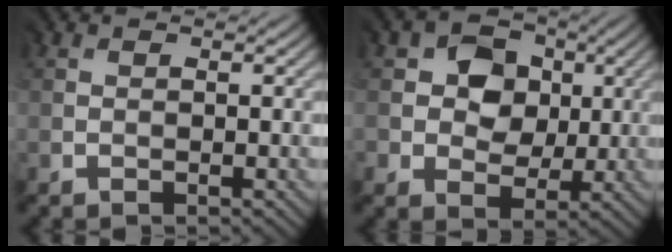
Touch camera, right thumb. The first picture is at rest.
{"total": 5.8, "force": [1.4, 5.1, 2.5], "torque": [-0.051, 0.004, 0.011]}